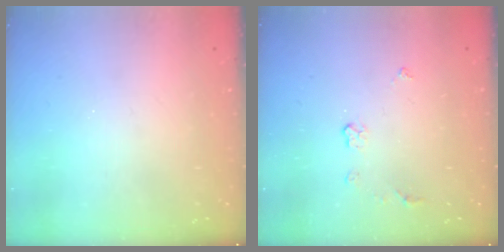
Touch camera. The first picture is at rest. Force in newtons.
{"total": 3.6, "press": 3.5, "slide": 0.4}